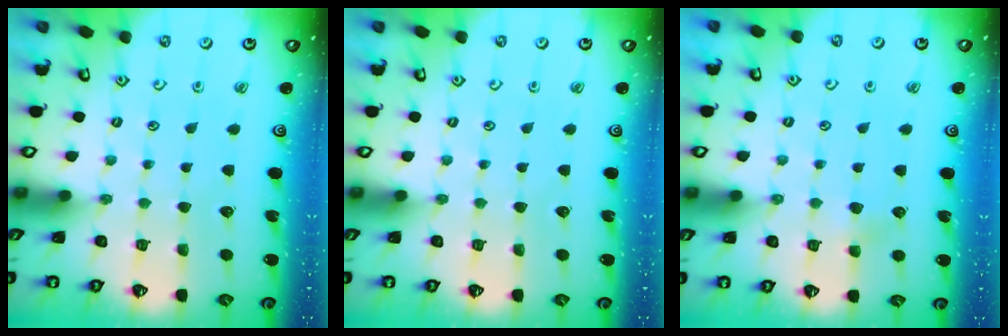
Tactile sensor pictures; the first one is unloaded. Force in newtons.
{"total": 0.0}
{"total": 3.8, "press": 3.8, "slide": 0.3}